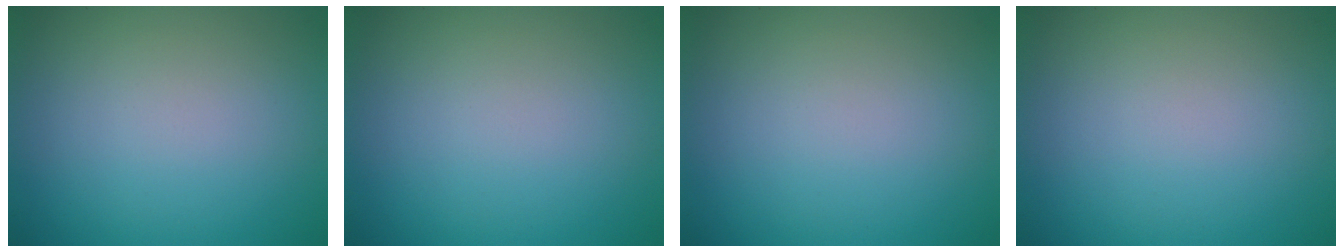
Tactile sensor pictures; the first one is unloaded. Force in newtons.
{"total": 0.0}
{"total": 0.0}
{"total": 0.0}